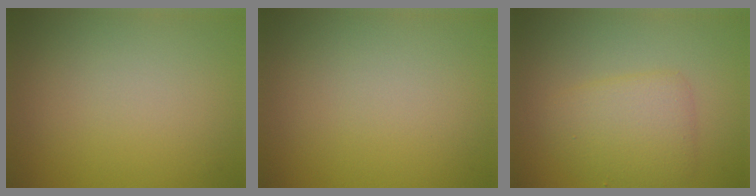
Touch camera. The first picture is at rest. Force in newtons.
{"total": 0.0}
{"total": 3.7, "press": 3.7, "slide": 0.1}